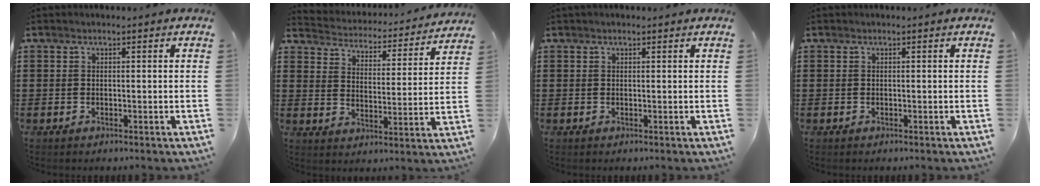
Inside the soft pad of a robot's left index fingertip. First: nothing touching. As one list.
[{"total": 3.3, "force": [3.3, 0.0, -0.3], "torque": [-0.020, -0.035, 0.048]}, {"total": 0.5, "force": [0.4, 0.2, 0.3], "torque": [-0.006, 0.002, 0.008]}, {"total": 0.0}]